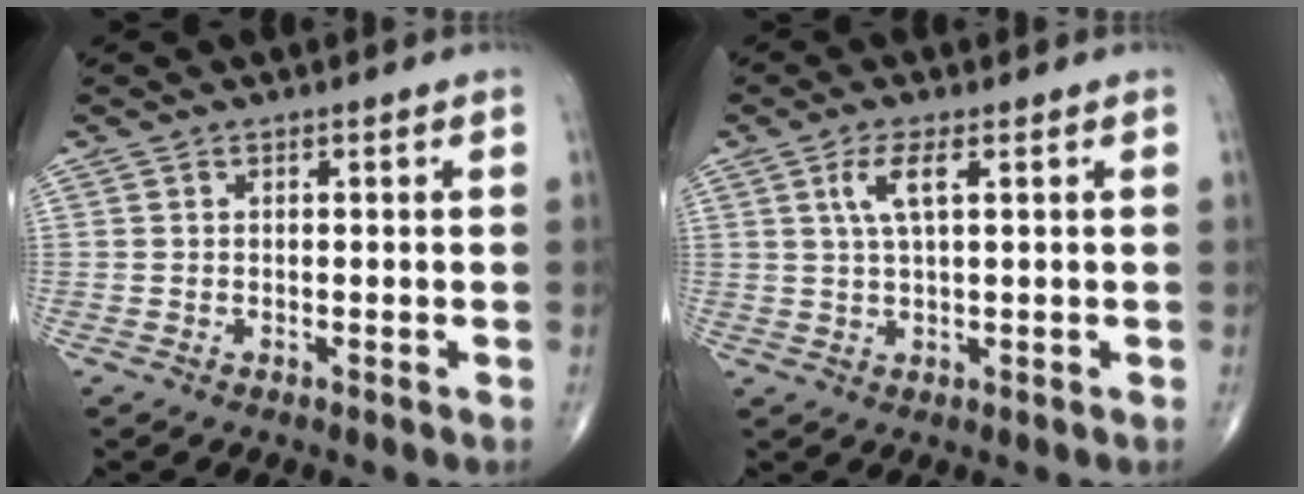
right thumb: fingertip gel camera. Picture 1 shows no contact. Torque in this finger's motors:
{"motor_torque": [-0.35, 0.61, 0.33, 0.03, -0.03]}